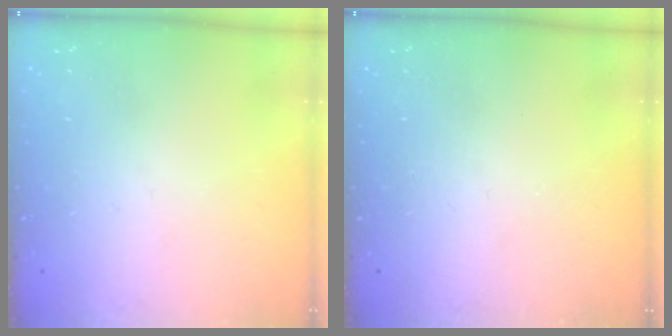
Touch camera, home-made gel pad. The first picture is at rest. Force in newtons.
{"total": 0.0}